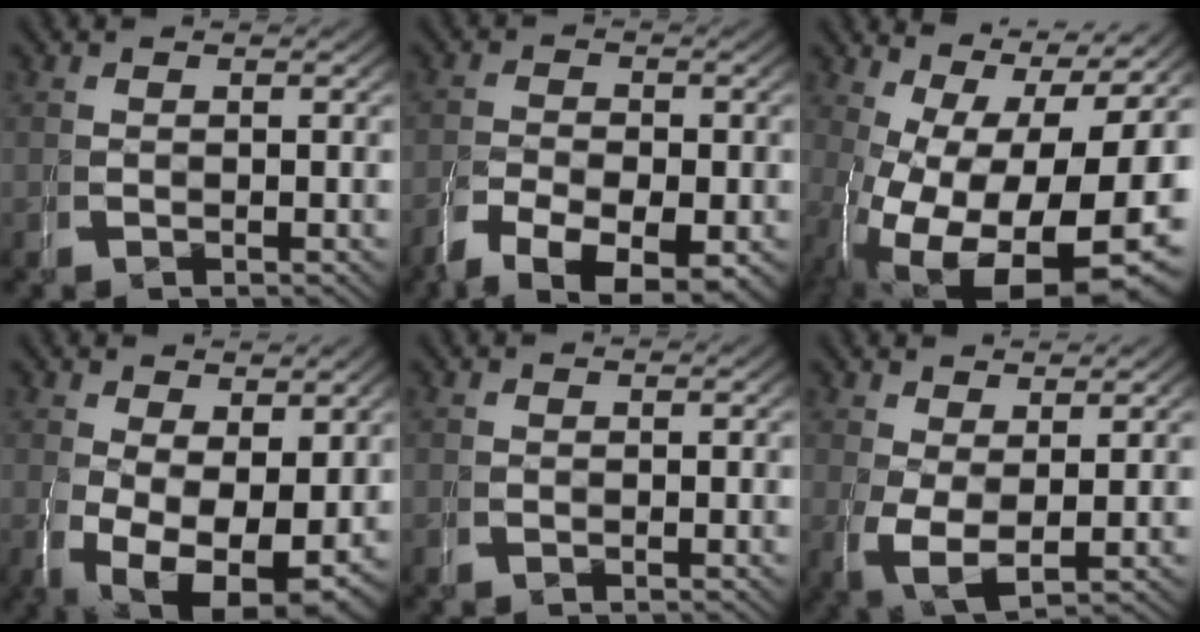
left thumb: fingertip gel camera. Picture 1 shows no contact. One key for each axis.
{"total": 7.0, "fx": -3.5, "fy": 4.3, "fz": 4.3, "tx": -0.081, "ty": -0.042, "tz": -0.039}
{"total": 18.2, "fx": -2.5, "fy": 12.2, "fz": 13.3, "tx": -0.243, "ty": -0.092, "tz": 0.011}
{"total": 8.9, "fx": -2.6, "fy": 6.0, "fz": 5.9, "tx": -0.123, "ty": -0.071, "tz": -0.010}
{"total": 0.0}
{"total": 4.7, "fx": -0.5, "fy": 3.5, "fz": 3.1, "tx": -0.084, "ty": -0.042, "tz": 0.017}